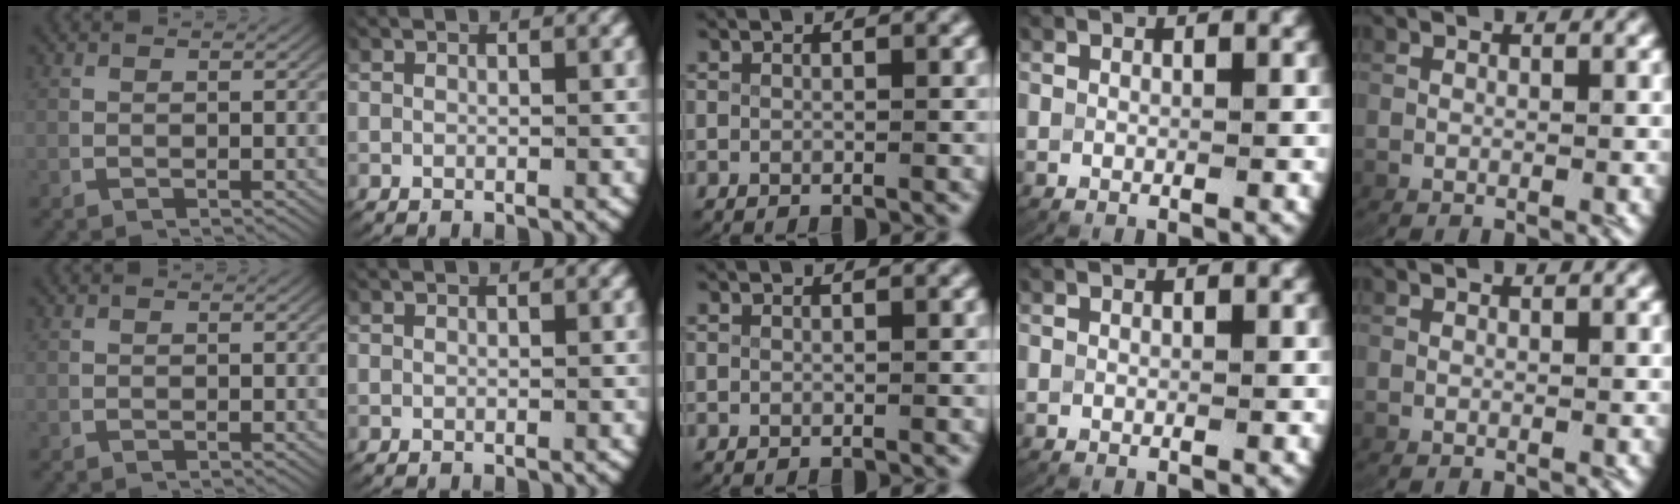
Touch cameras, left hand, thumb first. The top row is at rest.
{}